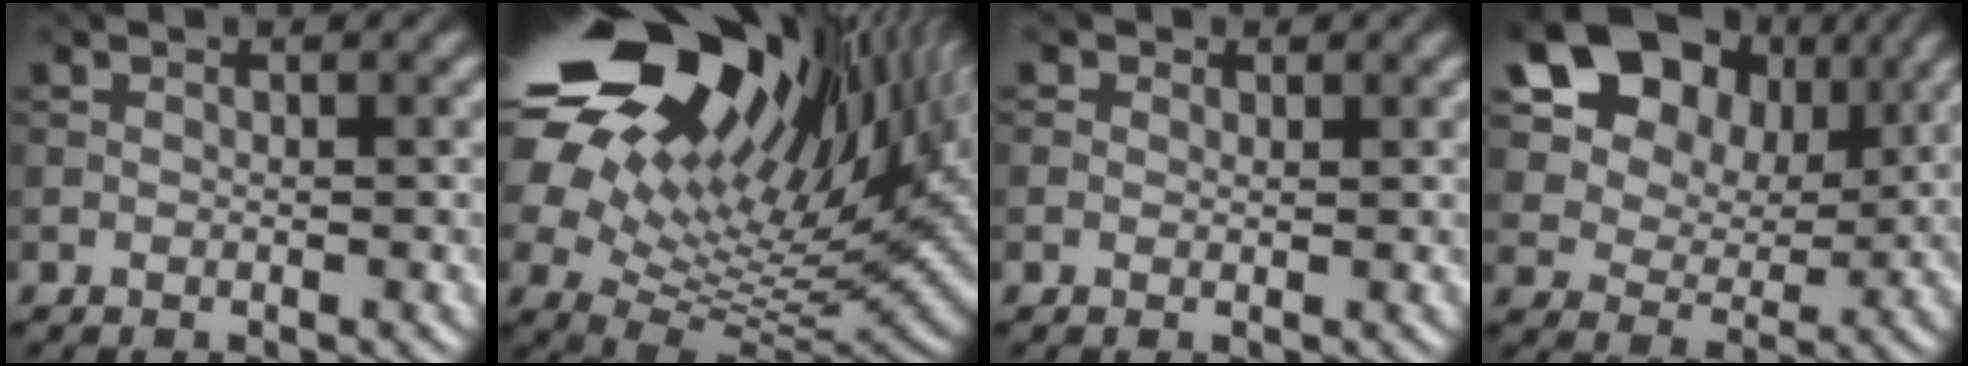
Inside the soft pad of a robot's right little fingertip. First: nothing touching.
{"total": 22.2, "force": [10.0, 10.7, 16.8], "torque": [-0.283, 0.031, 0.169]}
{"total": 0.8, "force": [0.3, 0.7, 0.2], "torque": [-0.002, -0.002, -0.001]}
{"total": 18.7, "force": [8.7, 13.9, 9.0], "torque": [-0.206, 0.025, 0.180]}